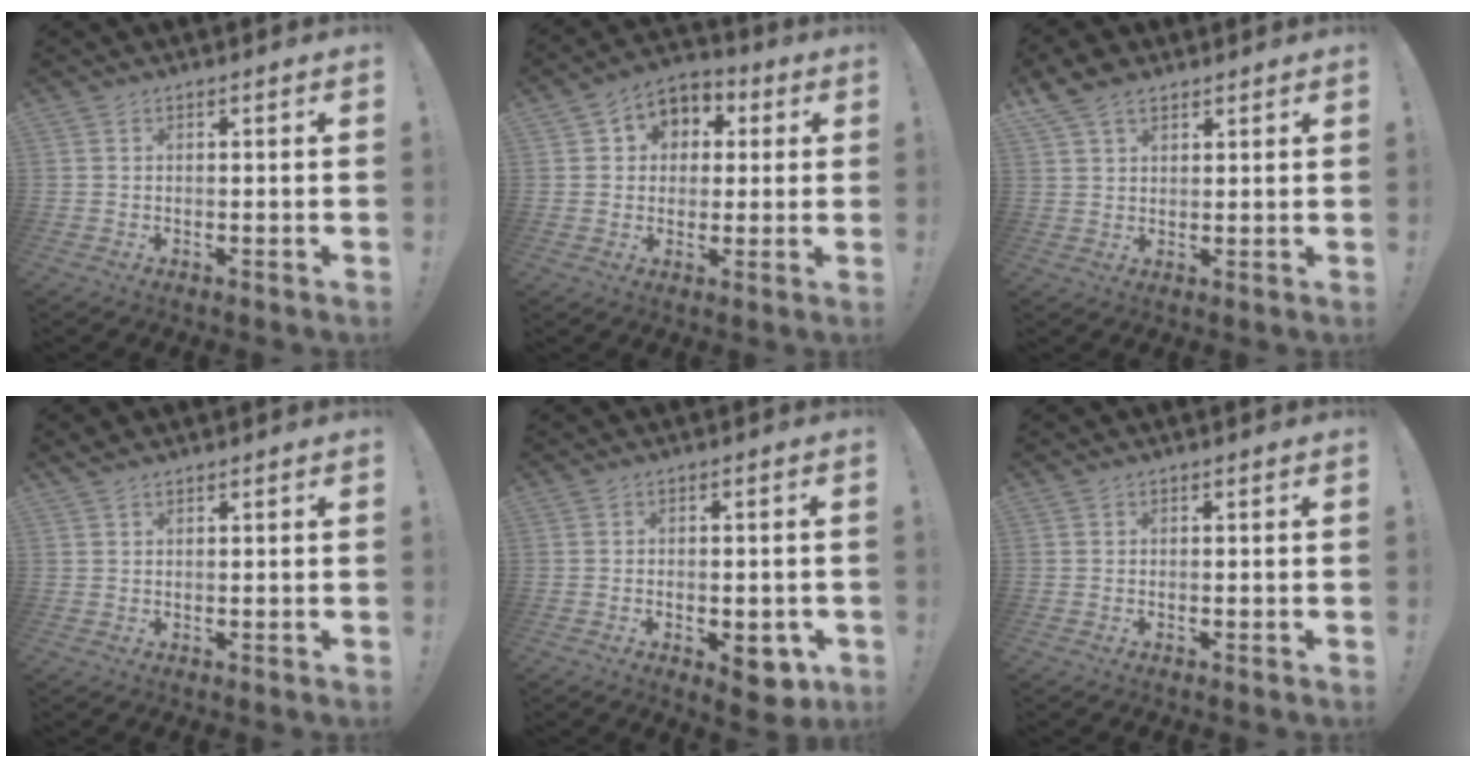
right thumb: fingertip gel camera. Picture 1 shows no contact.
{"total": 7.2, "force": [1.2, 6.7, 2.3], "torque": [-0.031, -0.002, 0.027]}
{"total": 6.6, "force": [4.5, 3.8, 3.0], "torque": [-0.054, -0.011, 0.088]}
{"total": 1.1, "force": [1.0, 0.4, 0.3], "torque": [-0.001, -0.003, 0.018]}
{"total": 6.5, "force": [-2.3, 3.5, 5.0], "torque": [-0.042, 0.005, -0.030]}
{"total": 0.0}